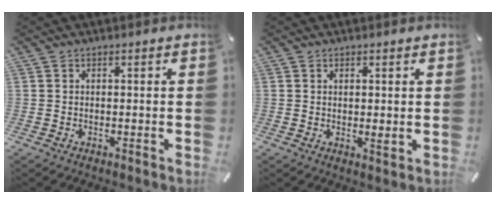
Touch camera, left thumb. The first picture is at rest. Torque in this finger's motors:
{"motor_torque": [-0.01, -0.22, 0.07, 0.14, 0.00]}